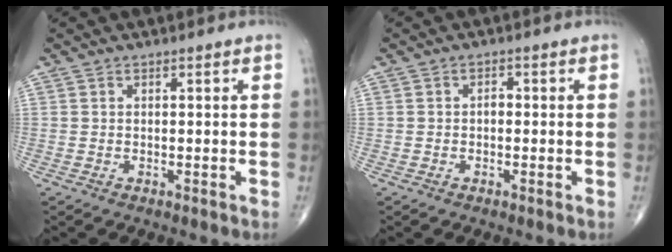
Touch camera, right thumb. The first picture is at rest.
{"total": 2.2, "force": [-0.4, 1.4, 1.6], "torque": [-0.016, 0.012, -0.012]}